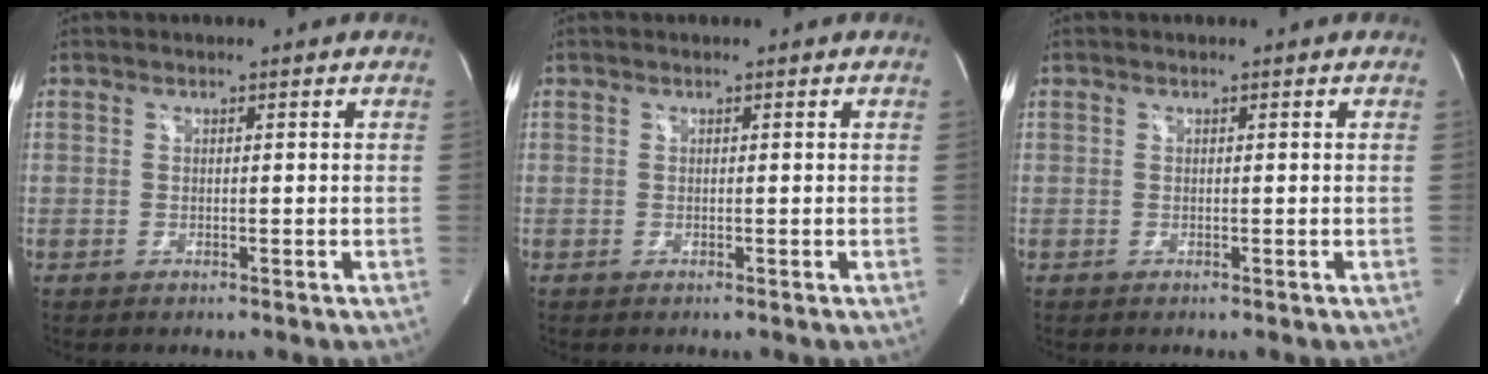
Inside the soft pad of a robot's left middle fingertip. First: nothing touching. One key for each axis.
{"total": 0.0}
{"total": 0.0}